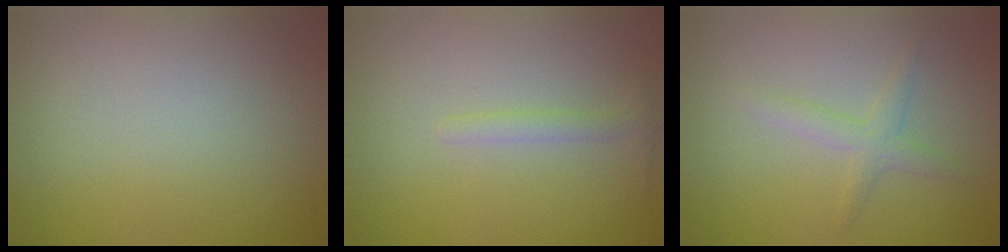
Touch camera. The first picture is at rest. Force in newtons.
{"total": 1.1, "press": 1.1, "slide": 0.0}
{"total": 1.8, "press": 1.8, "slide": 0.1}